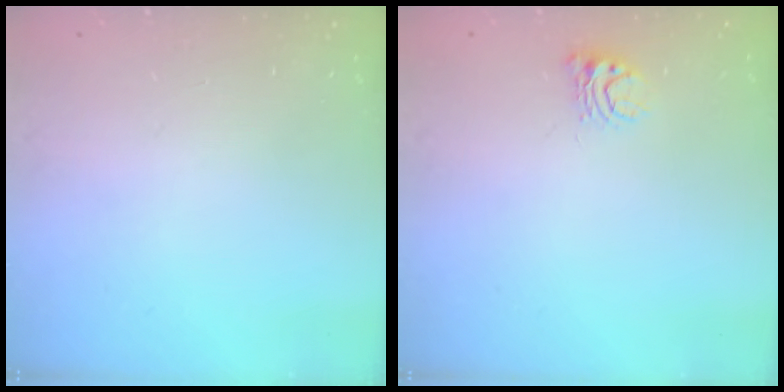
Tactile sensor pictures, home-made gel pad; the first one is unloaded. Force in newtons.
{"total": 5.3, "press": 5.3, "slide": 0.3}